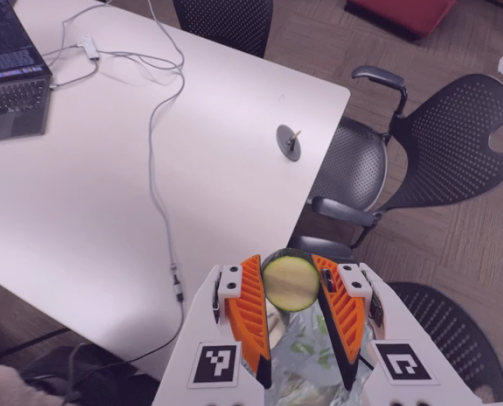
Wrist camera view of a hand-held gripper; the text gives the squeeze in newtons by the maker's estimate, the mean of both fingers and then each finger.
{"total": 11.3, "left": 11.0, "right": 11.5}